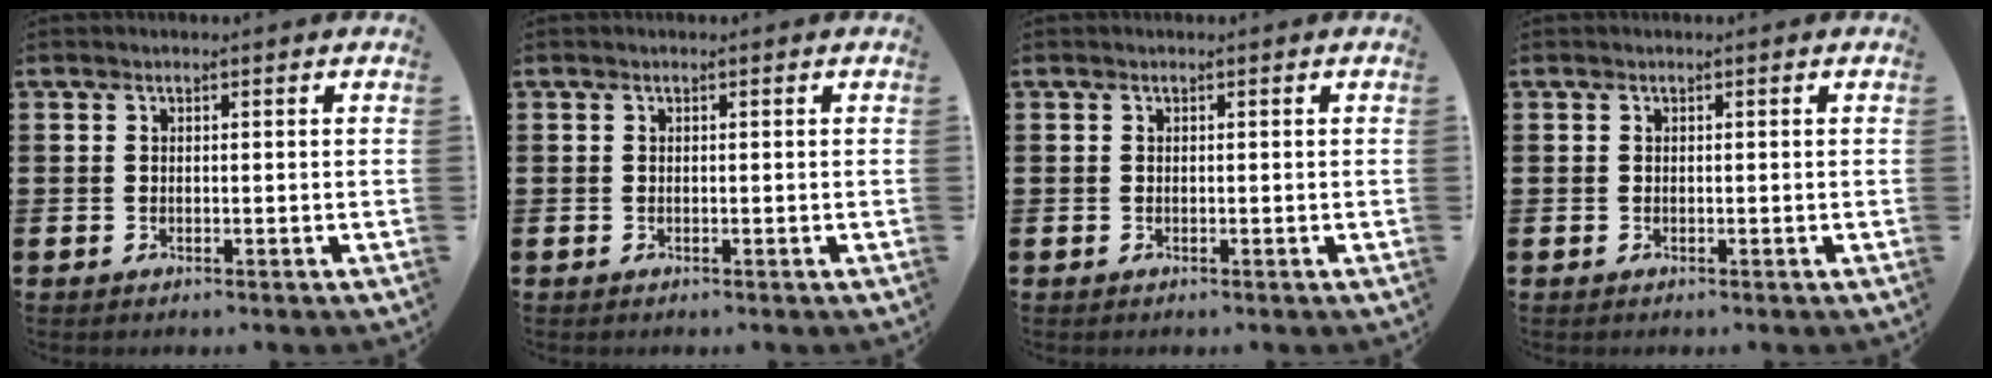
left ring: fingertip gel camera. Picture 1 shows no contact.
{"total": 0.0}
{"total": 0.0}
{"total": 0.0}